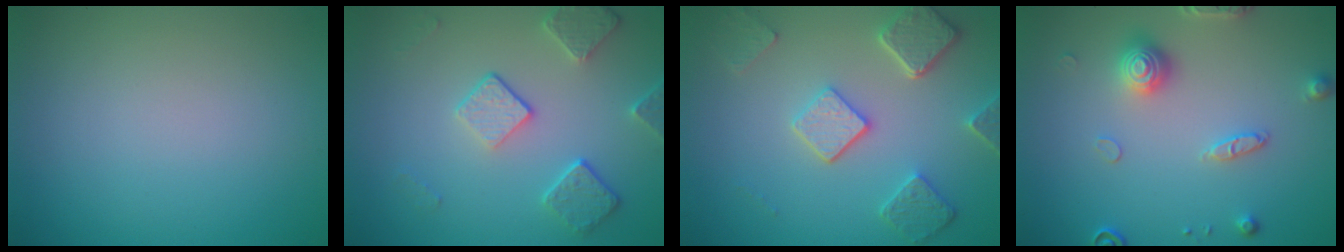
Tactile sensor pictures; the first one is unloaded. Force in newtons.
{"total": 4.0, "press": 3.1, "slide": 2.6}
{"total": 5.0, "press": 3.9, "slide": 3.1}
{"total": 3.2, "press": 3.0, "slide": 0.9}